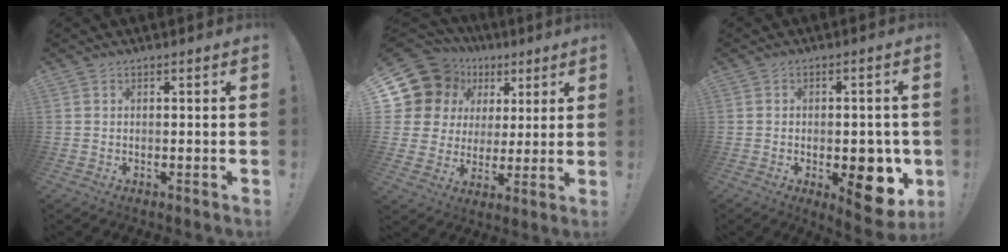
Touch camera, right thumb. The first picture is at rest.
{"total": 14.1, "force": [6.9, 11.0, 5.3], "torque": [-0.098, -0.038, 0.149]}
{"total": 11.6, "force": [-3.1, 6.1, 9.4], "torque": [-0.088, 0.005, -0.038]}